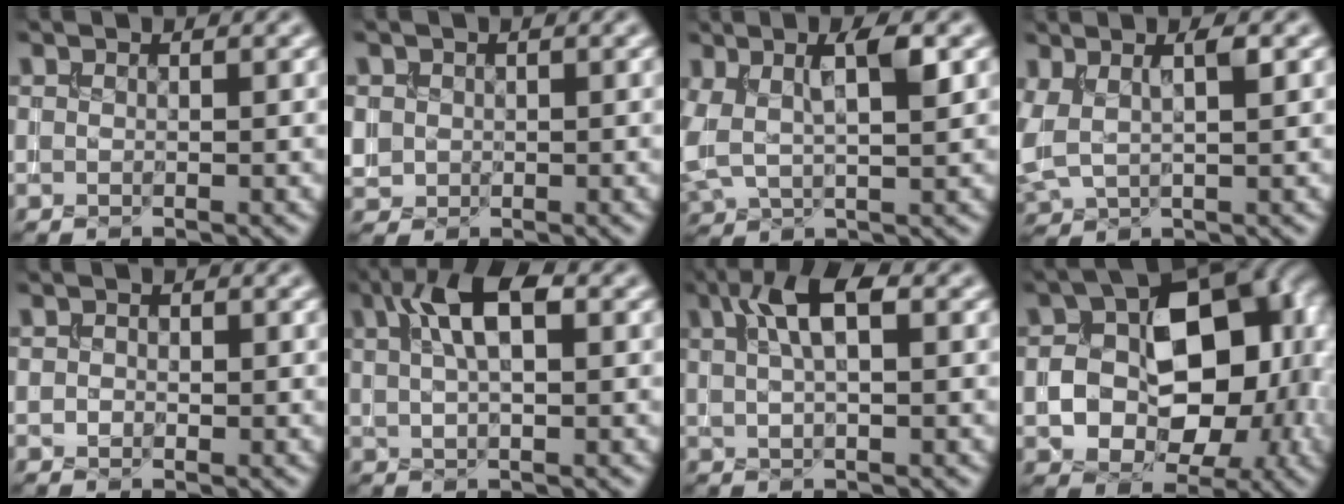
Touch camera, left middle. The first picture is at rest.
{"total": 1.6, "force": [0.1, 1.6, 0.3], "torque": [-0.002, -0.006, 0.007]}
{"total": 4.6, "force": [1.2, 1.9, 4.0], "torque": [-0.087, 0.002, 0.025]}
{"total": 3.4, "force": [1.1, 1.5, 2.9], "torque": [-0.068, -0.003, 0.026]}
{"total": 1.0, "force": [-0.3, 0.8, 0.4], "torque": [-0.001, -0.003, -0.009]}
{"total": 5.1, "force": [1.7, 1.9, 4.4], "torque": [-0.081, 0.012, 0.024]}
{"total": 4.2, "force": [1.5, 1.3, 3.7], "torque": [-0.069, 0.011, 0.022]}
{"total": 11.3, "force": [-0.8, 7.6, 8.4], "torque": [-0.096, 0.014, -0.012]}